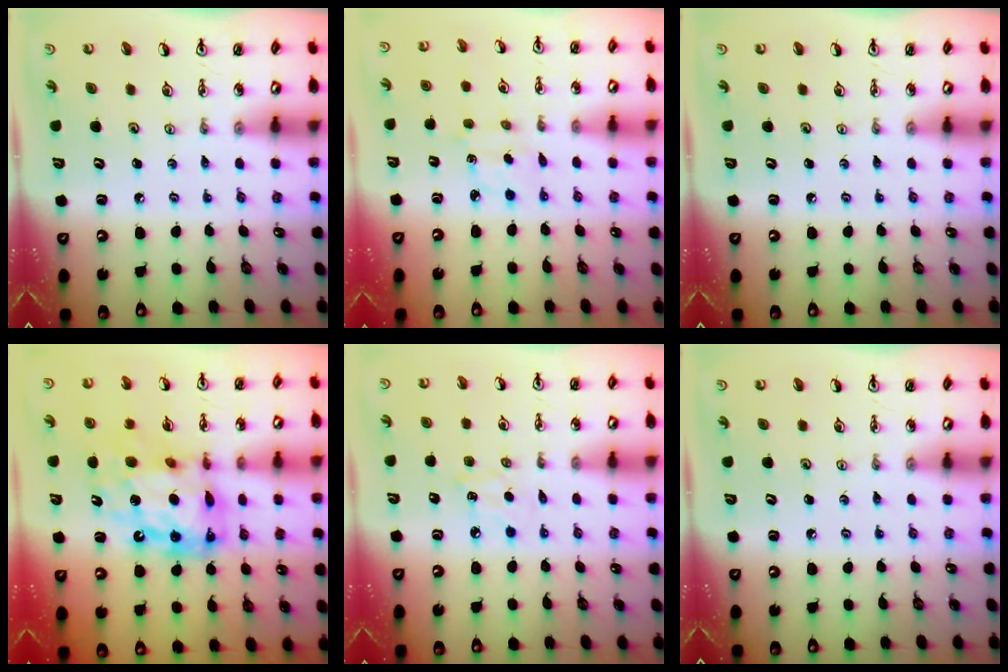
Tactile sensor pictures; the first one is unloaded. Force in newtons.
{"total": 3.4, "press": 3.3, "slide": 0.5}
{"total": 0.0}
{"total": 16.7, "press": 16.6, "slide": 1.8}
{"total": 5.8, "press": 5.8, "slide": 0.6}
{"total": 0.0}